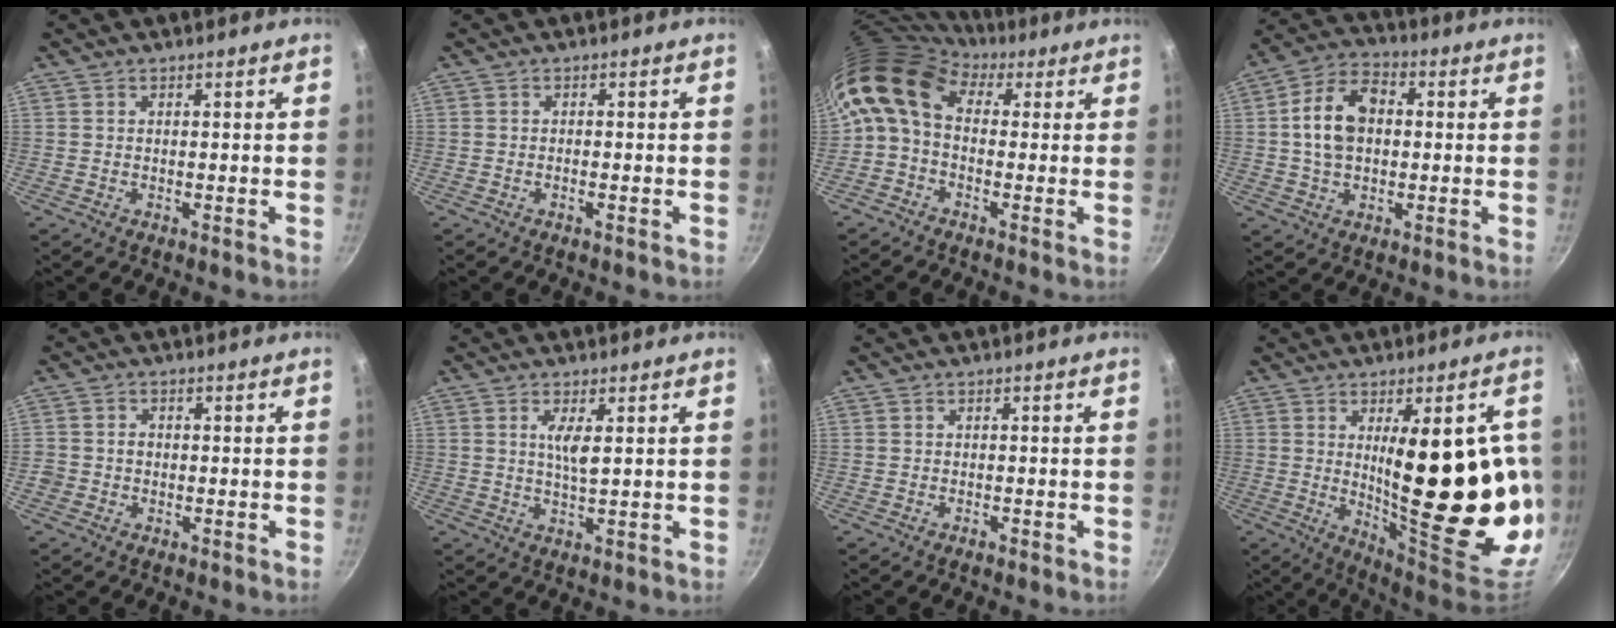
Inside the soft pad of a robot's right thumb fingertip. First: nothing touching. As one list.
[{"total": 0.8, "force": [-0.5, 0.1, 0.6], "torque": [-0.020, 0.006, -0.011]}, {"total": 10.6, "force": [1.8, 7.6, 7.3], "torque": [-0.132, 0.026, 0.007]}, {"total": 11.4, "force": [0.9, 7.8, 8.3], "torque": [-0.129, 0.024, 0.004]}, {"total": 2.2, "force": [-0.6, 2.0, 0.8], "torque": [-0.006, 0.010, -0.012]}, {"total": 4.0, "force": [1.2, 1.0, 3.7], "torque": [-0.070, -0.008, 0.025]}, {"total": 0.7, "force": [-0.5, 0.4, 0.3], "torque": [-0.005, 0.006, -0.008]}, {"total": 26.3, "force": [1.6, 8.1, 24.9], "torque": [-0.322, -0.039, 0.043]}]